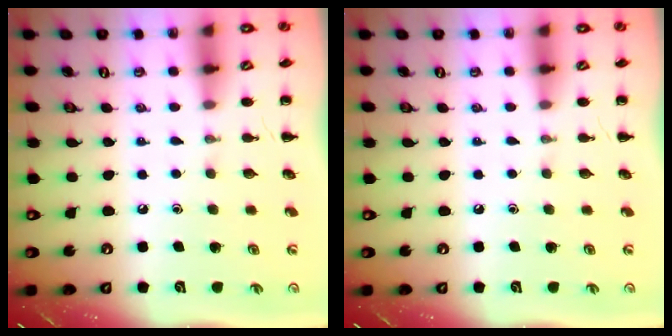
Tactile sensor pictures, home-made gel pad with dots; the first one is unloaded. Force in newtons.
{"total": 0.0}